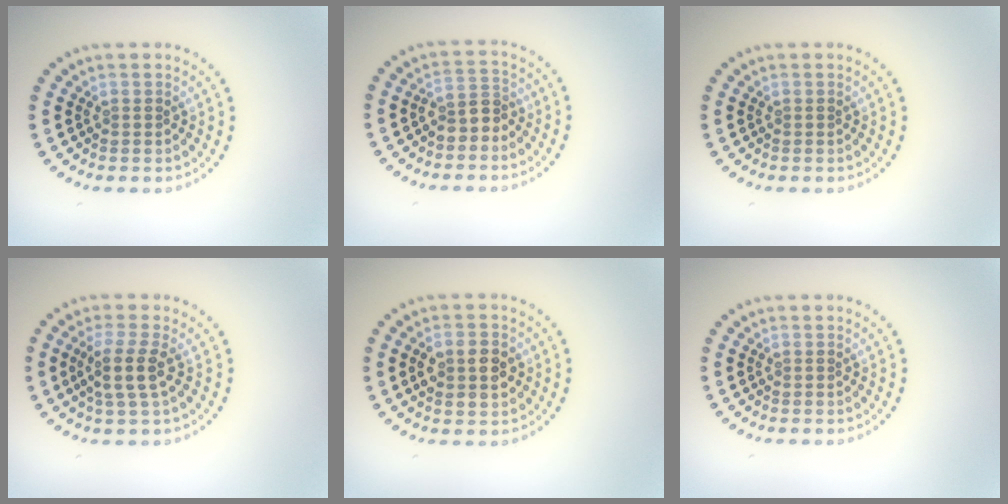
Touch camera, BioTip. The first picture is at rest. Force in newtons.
{"total": 2.1, "press": 1.8, "slide": 1.0}
{"total": 0.0}
{"total": 2.9, "press": 2.4, "slide": 1.6}
{"total": 3.7, "press": 3.7, "slide": 0.0}
{"total": 0.0}